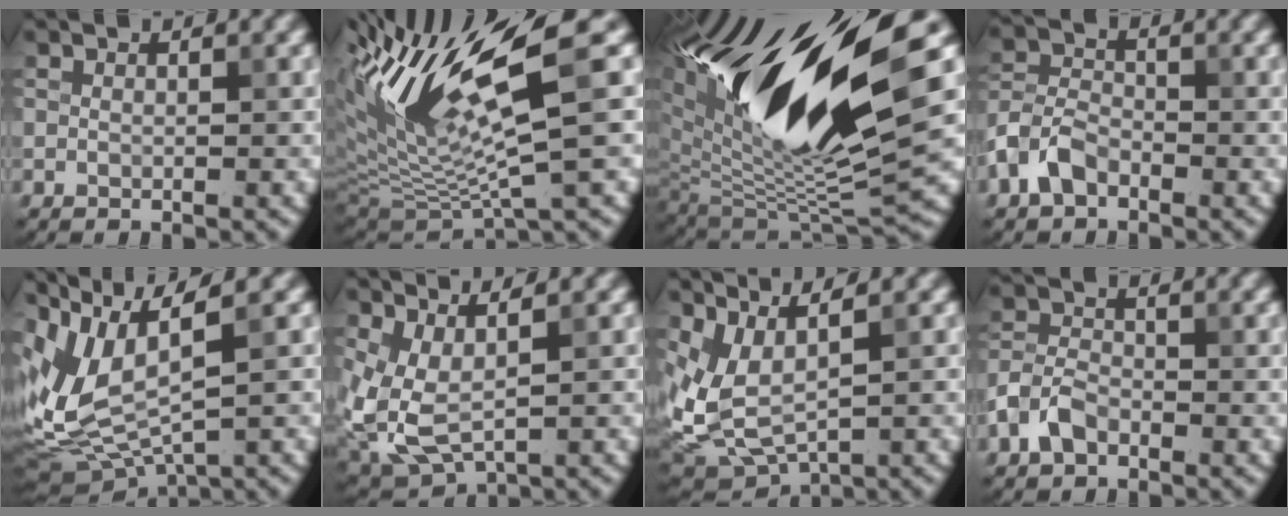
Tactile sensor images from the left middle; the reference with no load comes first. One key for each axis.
{"total": 11.0, "fx": 3.7, "fy": 2.7, "fz": 10.0, "tx": -0.188, "ty": 0.000, "tz": 0.077}
{"total": 16.3, "fx": 6.2, "fy": 6.1, "fz": 13.8, "tx": -0.256, "ty": 0.007, "tz": 0.103}
{"total": 3.6, "fx": -2.2, "fy": 2.1, "fz": 1.9, "tx": -0.038, "ty": 0.006, "tz": -0.054}
{"total": 8.0, "fx": 1.5, "fy": 3.4, "fz": 7.0, "tx": -0.165, "ty": -0.007, "tz": 0.042}
{"total": 4.2, "fx": 0.8, "fy": 1.8, "fz": 3.7, "tx": -0.095, "ty": -0.016, "tz": 0.023}
{"total": 4.8, "fx": 2.0, "fy": 2.0, "fz": 3.9, "tx": -0.102, "ty": -0.008, "tz": 0.051}
{"total": 3.0, "fx": -1.9, "fy": 1.8, "fz": 1.6, "tx": -0.033, "ty": 0.006, "tz": -0.047}